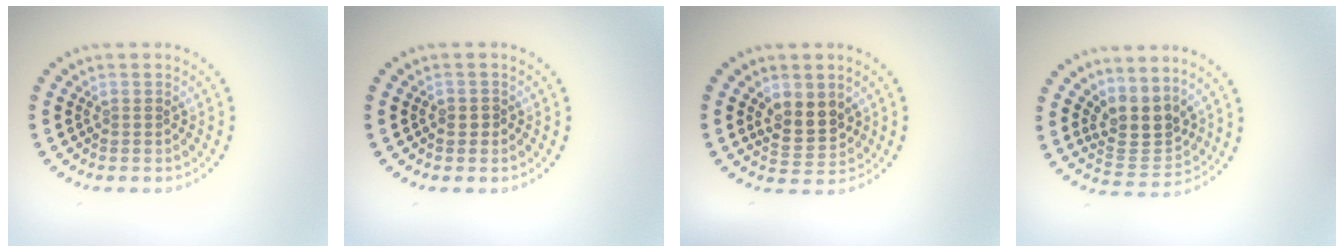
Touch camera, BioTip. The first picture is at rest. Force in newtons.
{"total": 0.6, "press": 0.5, "slide": 0.3}
{"total": 3.3, "press": 3.1, "slide": 1.1}
{"total": 3.4, "press": 2.9, "slide": 1.8}